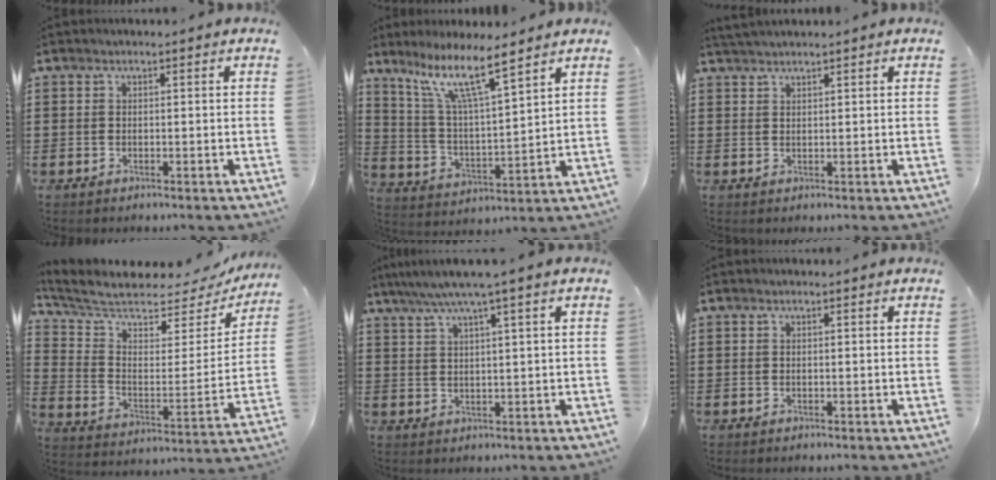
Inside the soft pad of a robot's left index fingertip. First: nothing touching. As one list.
[{"total": 9.9, "force": [7.4, 0.9, 6.4], "torque": [-0.146, -0.032, 0.130]}, {"total": 1.6, "force": [1.6, -0.2, 0.3], "torque": [-0.008, 0.000, 0.032]}, {"total": 6.5, "force": [5.4, 2.2, 2.8], "torque": [-0.084, -0.043, 0.092]}, {"total": 4.3, "force": [2.6, -0.5, 3.3], "torque": [-0.071, -0.004, 0.042]}, {"total": 0.0}]